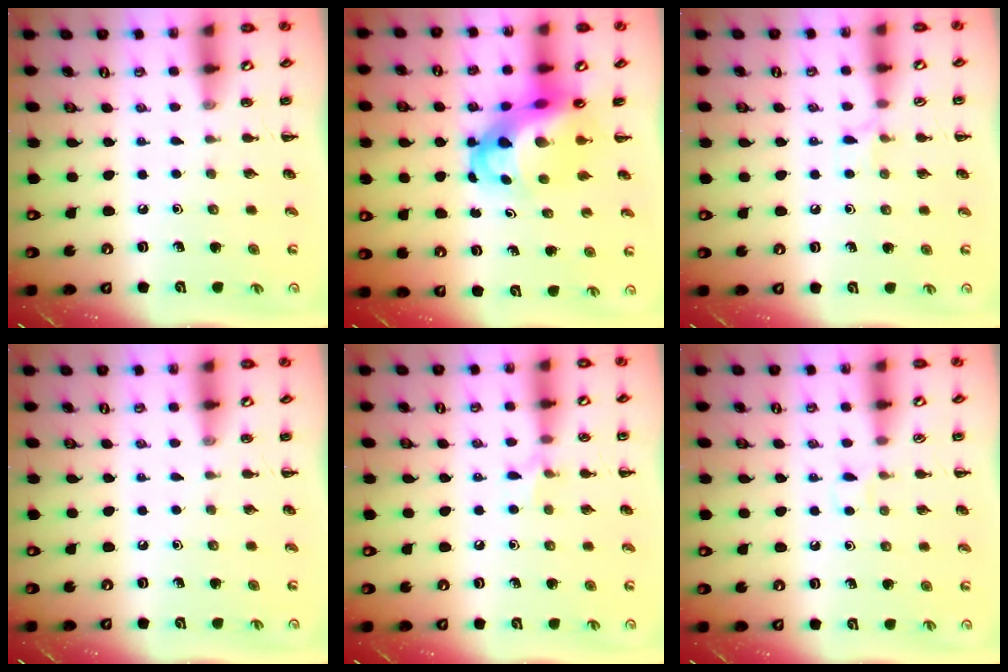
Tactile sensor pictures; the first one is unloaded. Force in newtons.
{"total": 9.7, "press": 9.2, "slide": 3.0}
{"total": 5.2, "press": 4.8, "slide": 1.7}
{"total": 0.0}
{"total": 5.4, "press": 5.1, "slide": 1.7}
{"total": 3.2, "press": 2.9, "slide": 1.3}